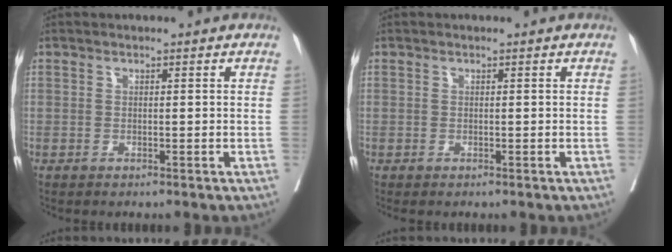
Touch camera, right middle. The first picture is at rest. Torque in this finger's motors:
{"motor_torque": [0.25, -0.17, 0.08, 0.02]}